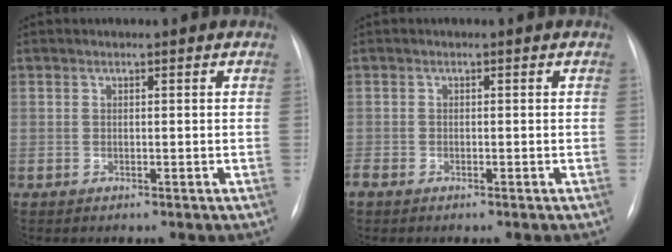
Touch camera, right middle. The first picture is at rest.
{"total": 1.1, "force": [-0.8, 0.5, 0.5], "torque": [-0.015, -0.002, -0.015]}